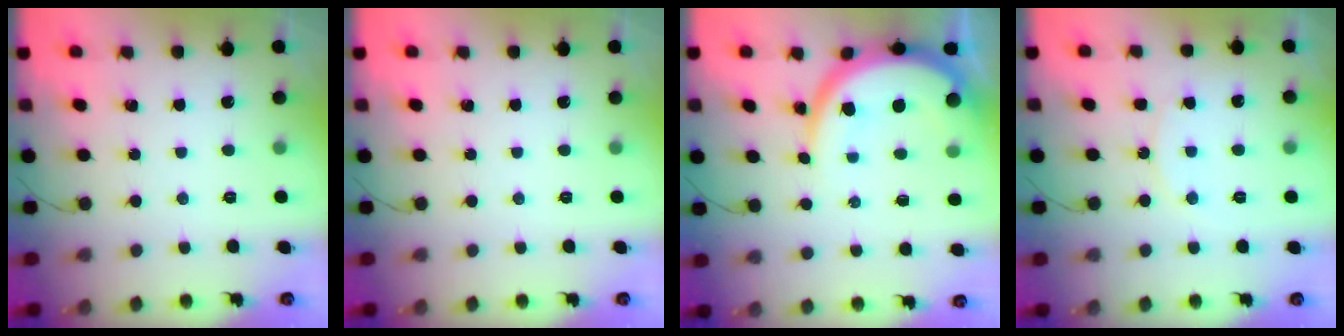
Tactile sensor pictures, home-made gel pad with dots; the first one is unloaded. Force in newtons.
{"total": 0.0}
{"total": 12.5, "press": 12.5, "slide": 1.0}
{"total": 9.1, "press": 9.1, "slide": 0.6}